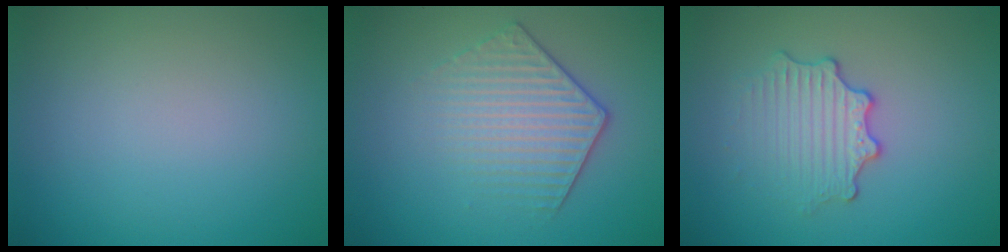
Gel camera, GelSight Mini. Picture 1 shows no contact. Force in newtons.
{"total": 3.9, "press": 3.4, "slide": 1.8}
{"total": 3.0, "press": 2.6, "slide": 1.5}